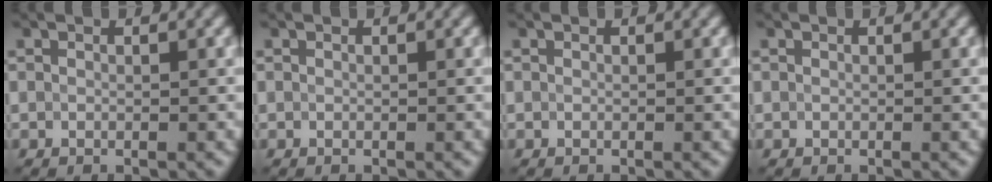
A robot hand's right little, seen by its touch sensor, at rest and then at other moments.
{"total": 0.0}
{"total": 0.0}
{"total": 0.0}